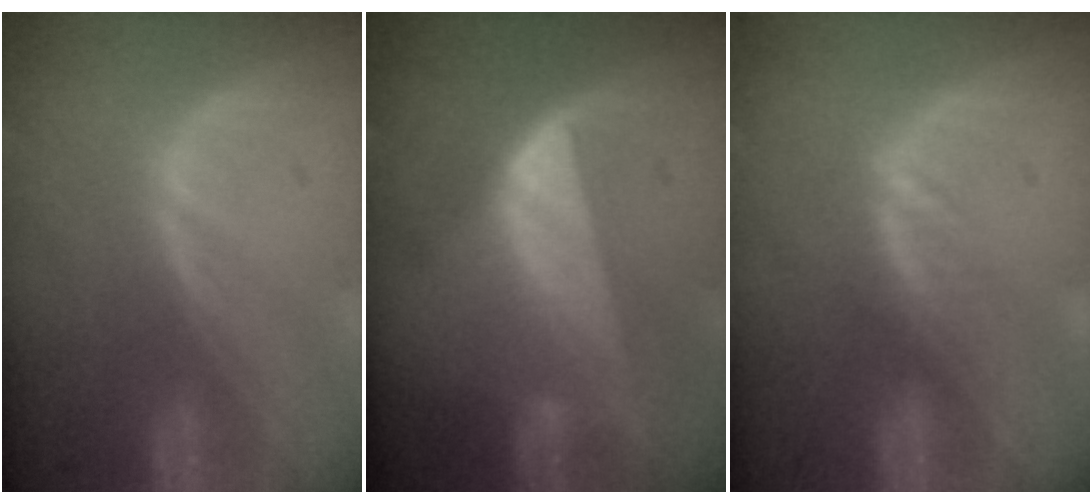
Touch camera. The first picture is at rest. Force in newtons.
{"total": 7.1, "press": 6.8, "slide": 2.2}
{"total": 2.0, "press": 2.0, "slide": 0.2}